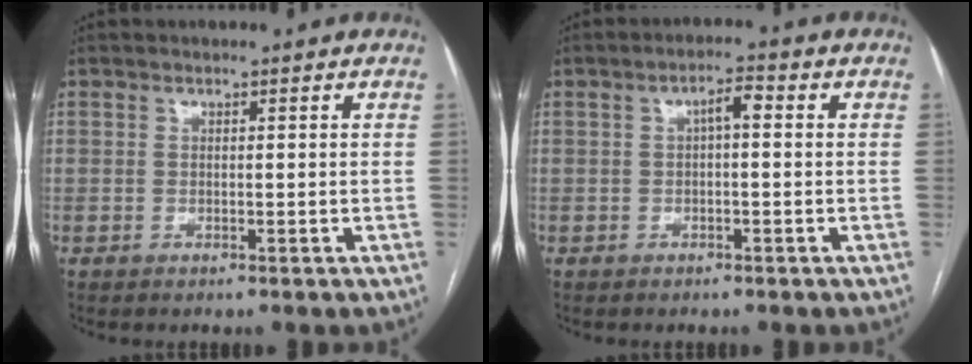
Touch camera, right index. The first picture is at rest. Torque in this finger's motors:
{"motor_torque": [0.42, -0.02, 0.16, 0.05]}